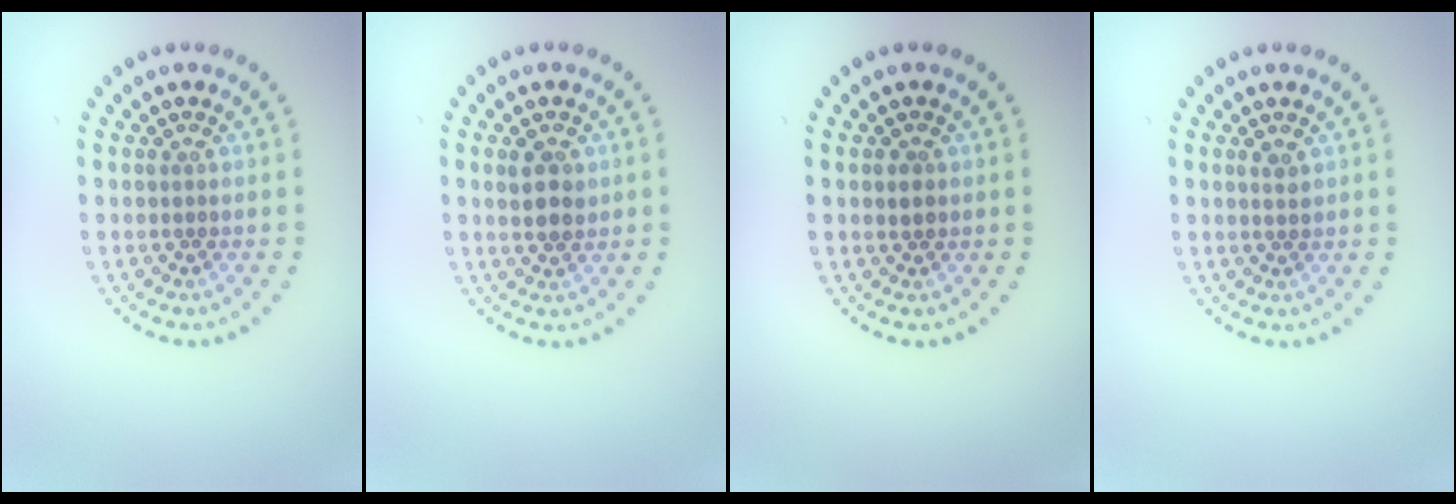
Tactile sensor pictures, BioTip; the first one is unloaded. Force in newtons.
{"total": 2.4, "press": 2.3, "slide": 0.7}
{"total": 1.1, "press": 1.1, "slide": 0.3}
{"total": 0.8, "press": 0.8, "slide": 0.3}